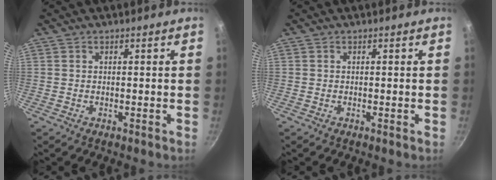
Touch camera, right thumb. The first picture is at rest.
{"total": 0.0}